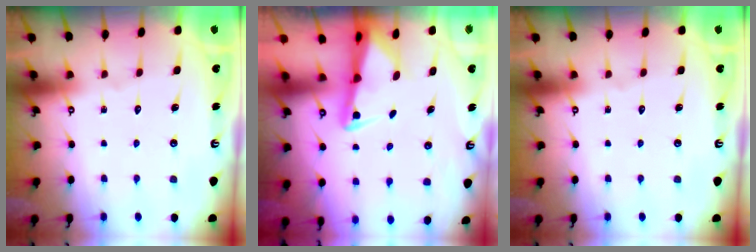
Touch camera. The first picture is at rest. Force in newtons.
{"total": 2.2, "press": 2.2, "slide": 0.5}
{"total": 0.0}